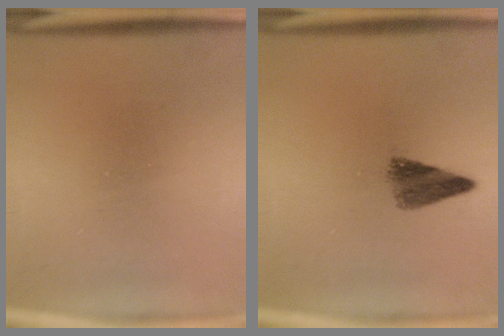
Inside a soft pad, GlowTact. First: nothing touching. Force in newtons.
{"total": 4.2}